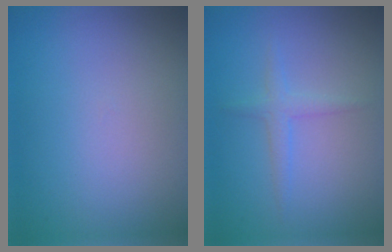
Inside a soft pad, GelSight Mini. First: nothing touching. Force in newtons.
{"total": 1.5, "press": 1.5, "slide": 0.1}